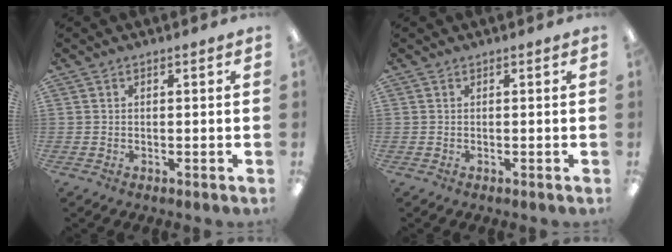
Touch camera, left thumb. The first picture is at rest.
{"total": 0.0}